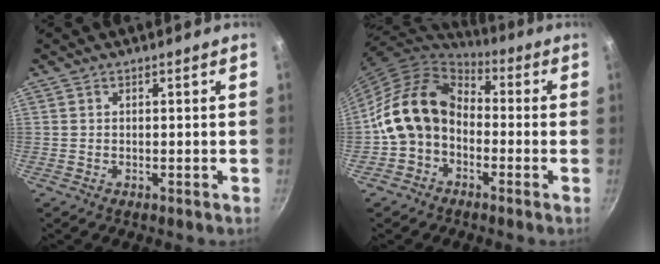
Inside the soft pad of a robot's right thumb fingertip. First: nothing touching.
{"total": 14.1, "force": [-2.2, 10.9, 8.8], "torque": [-0.130, 0.049, -0.059]}